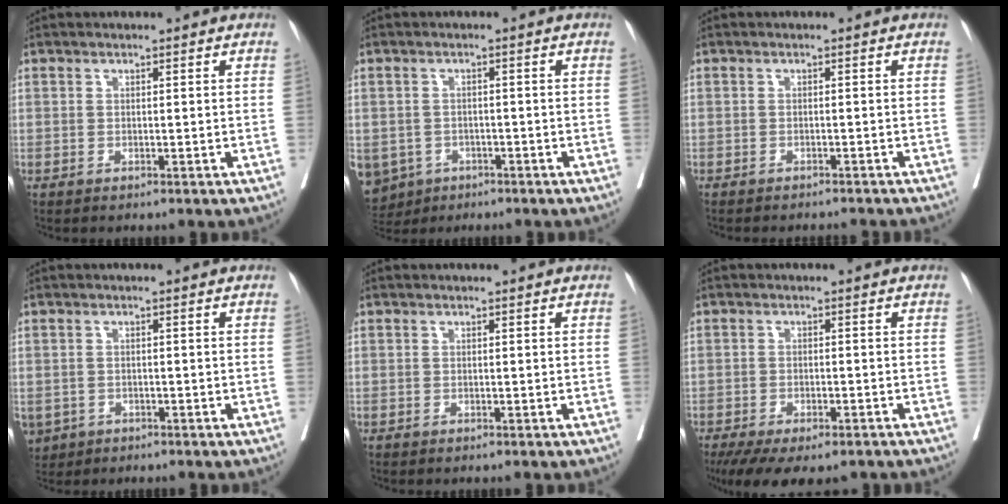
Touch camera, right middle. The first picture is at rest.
{"total": 10.2, "force": [-5.2, 8.3, 2.9], "torque": [-0.091, -0.006, -0.071]}
{"total": 7.4, "force": [-7.0, 1.3, 2.3], "torque": [-0.020, -0.008, -0.080]}
{"total": 5.5, "force": [-2.8, 4.4, 1.7], "torque": [-0.042, -0.002, -0.041]}
{"total": 0.0}
{"total": 11.3, "force": [-8.3, 4.5, 6.2], "torque": [-0.102, -0.014, -0.118]}